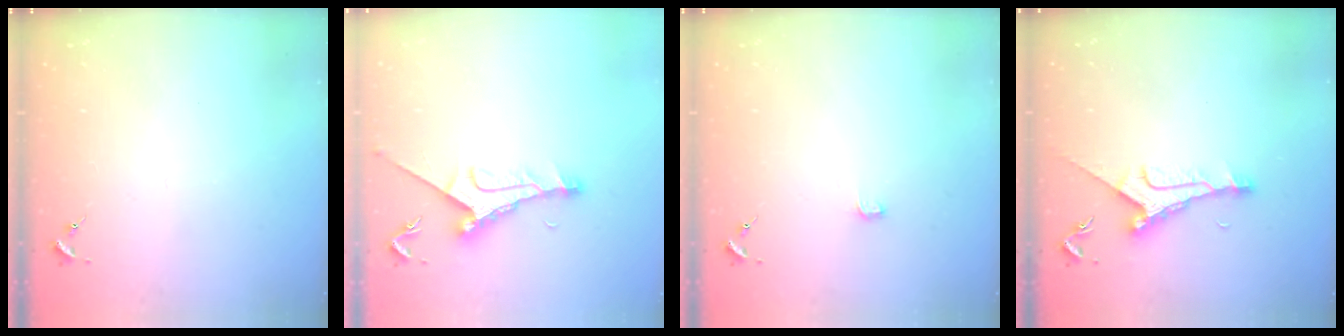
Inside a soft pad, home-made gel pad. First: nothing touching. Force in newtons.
{"total": 9.4, "press": 9.4, "slide": 0.7}
{"total": 2.2, "press": 2.2, "slide": 0.2}
{"total": 9.1, "press": 9.1, "slide": 0.7}